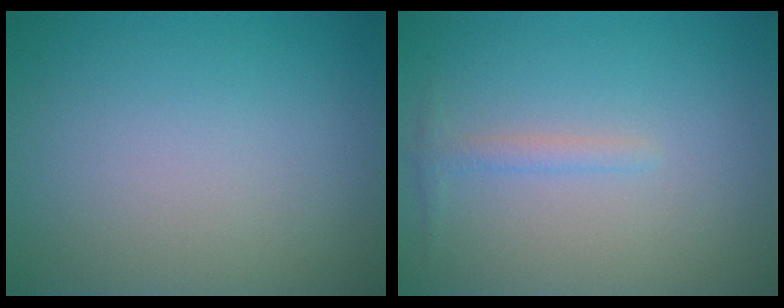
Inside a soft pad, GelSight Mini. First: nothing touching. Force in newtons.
{"total": 1.1, "press": 1.1, "slide": 0.0}